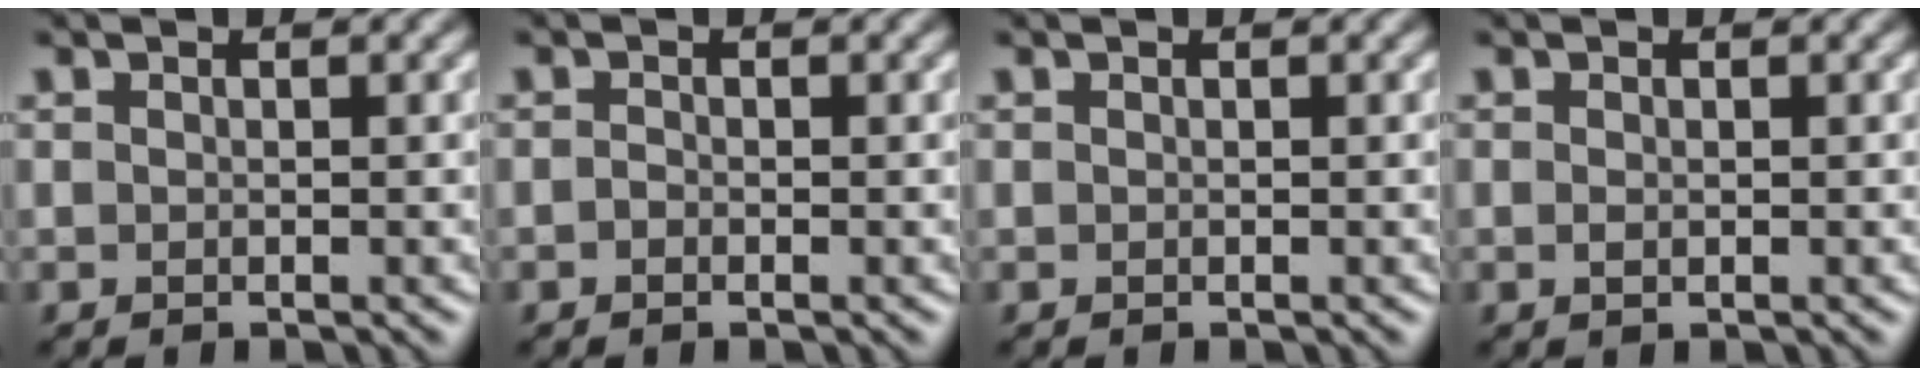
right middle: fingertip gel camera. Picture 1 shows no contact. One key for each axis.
{"total": 0.5, "fx": -0.2, "fy": 0.3, "fz": 0.4, "tx": -0.007, "ty": 0.000, "tz": -0.005}
{"total": 0.0}
{"total": 0.6, "fx": 0.0, "fy": 0.3, "fz": 0.5, "tx": -0.014, "ty": -0.001, "tz": 0.000}